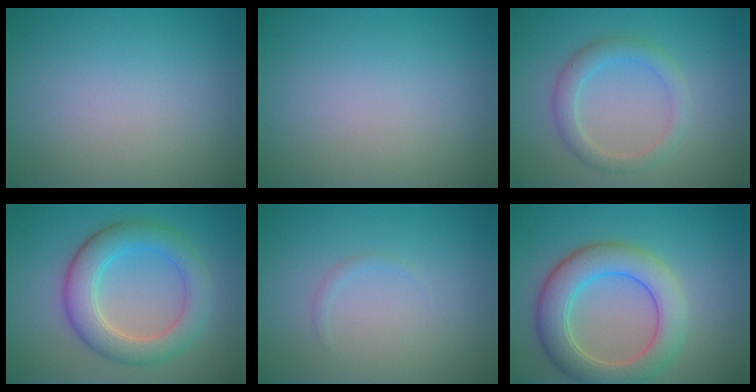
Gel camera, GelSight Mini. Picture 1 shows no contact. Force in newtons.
{"total": 0.0}
{"total": 2.7, "press": 2.7, "slide": 0.3}
{"total": 5.6, "press": 5.6, "slide": 0.4}
{"total": 0.5, "press": 0.5, "slide": 0.0}
{"total": 6.4, "press": 6.4, "slide": 0.5}